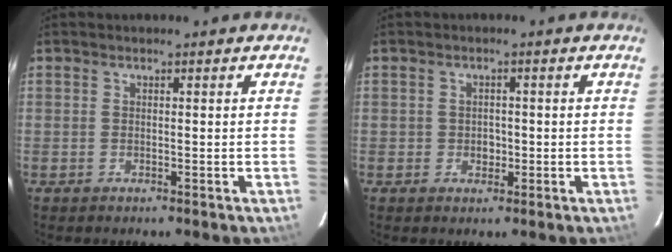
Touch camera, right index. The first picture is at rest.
{"total": 2.2, "force": [-0.4, 2.0, 0.7], "torque": [-0.012, 0.006, -0.004]}